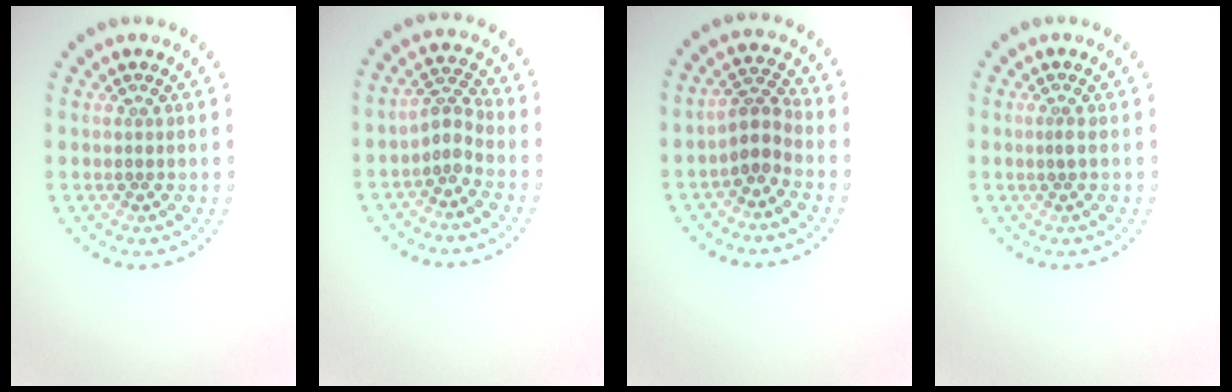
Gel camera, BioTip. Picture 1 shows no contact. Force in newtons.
{"total": 2.1, "press": 1.5, "slide": 1.5}
{"total": 2.6, "press": 2.0, "slide": 1.6}
{"total": 0.8, "press": 0.5, "slide": 0.7}